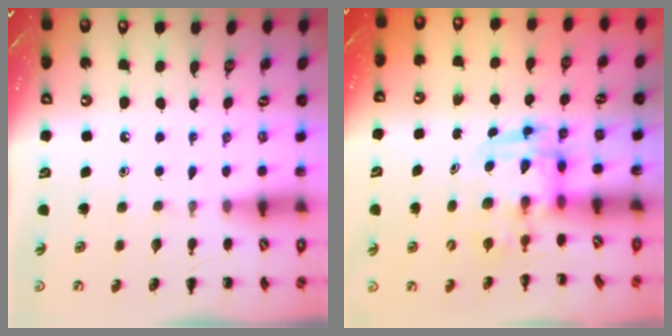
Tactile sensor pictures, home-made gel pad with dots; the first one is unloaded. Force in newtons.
{"total": 3.3, "press": 3.2, "slide": 0.6}